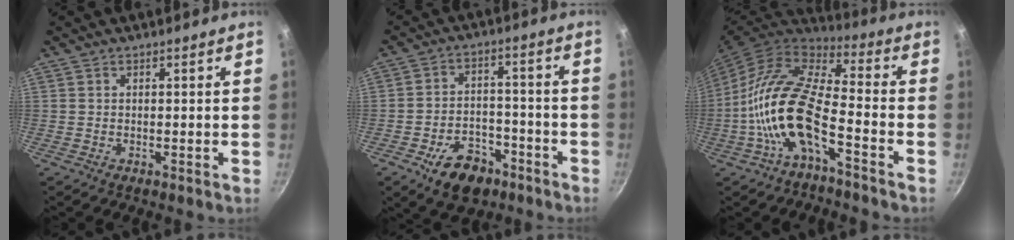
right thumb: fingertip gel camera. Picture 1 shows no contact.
{"total": 10.8, "force": [-6.3, 6.7, 5.7], "torque": [-0.066, 0.044, -0.094]}
{"total": 16.4, "force": [-5.5, 6.4, 14.0], "torque": [-0.273, 0.045, -0.120]}